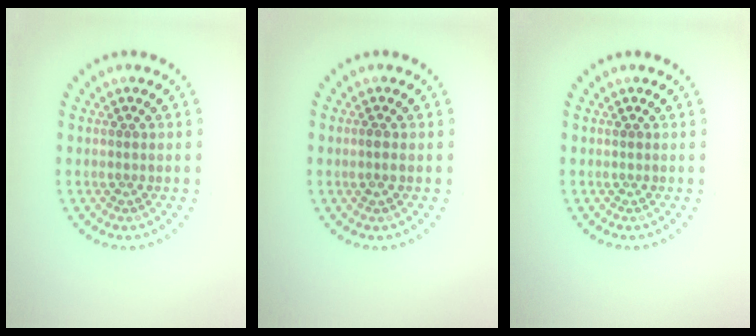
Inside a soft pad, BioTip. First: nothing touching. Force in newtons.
{"total": 0.9, "press": 0.9, "slide": 0.3}
{"total": 0.0}